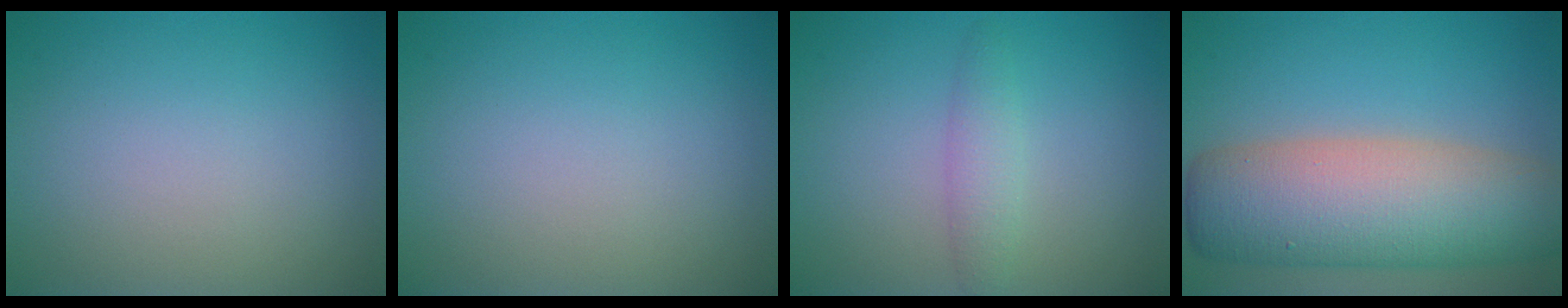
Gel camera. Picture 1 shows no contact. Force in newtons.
{"total": 0.0}
{"total": 1.9, "press": 1.9, "slide": 0.0}
{"total": 11.1, "press": 11.1, "slide": 0.7}